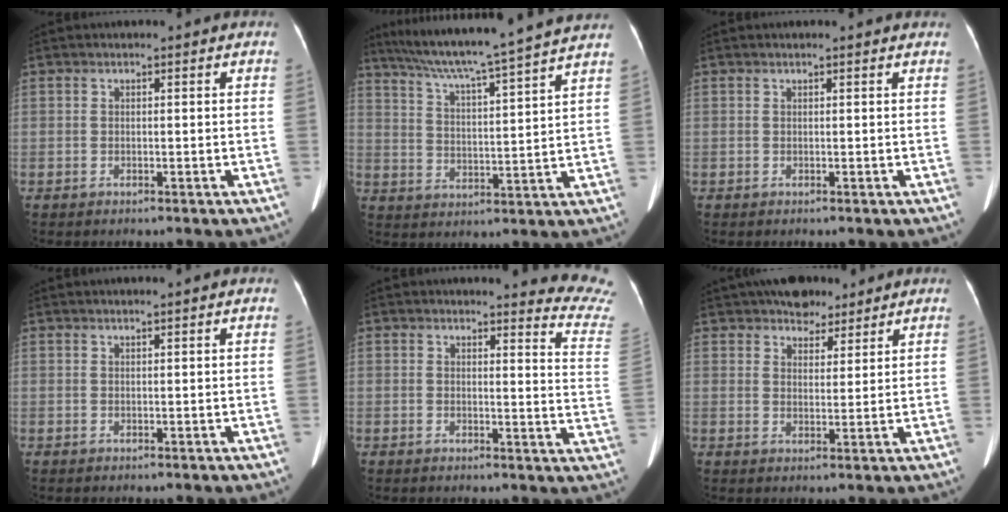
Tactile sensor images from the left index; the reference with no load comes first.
{"total": 19.2, "force": [16.6, -1.8, 9.4], "torque": [-0.164, -0.007, 0.240]}
{"total": 1.5, "force": [1.4, 0.3, 0.4], "torque": [-0.013, 0.018, 0.014]}
{"total": 2.6, "force": [2.3, -0.2, 1.0], "torque": [-0.015, 0.015, 0.034]}
{"total": 11.6, "force": [11.5, -1.3, 0.7], "torque": [0.002, -0.135, 0.095]}
{"total": 6.5, "force": [5.2, 3.0, 2.5], "torque": [-0.033, 0.016, 0.088]}